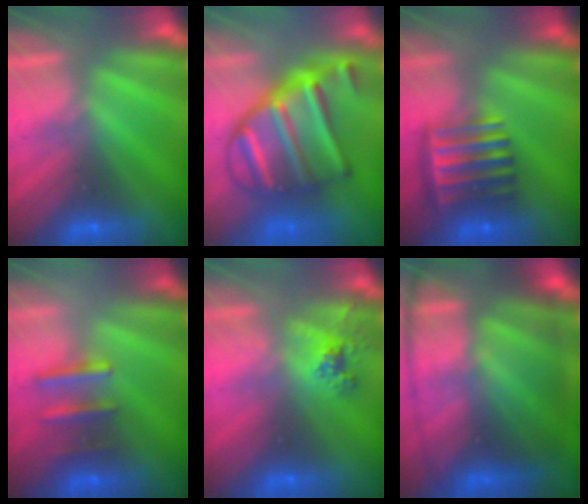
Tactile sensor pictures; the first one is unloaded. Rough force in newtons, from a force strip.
{"total": 9.0}
{"total": 6.1}
{"total": 2.5}
{"total": 2.6}
{"total": 8.1}